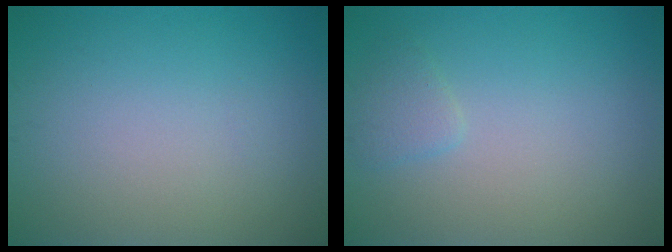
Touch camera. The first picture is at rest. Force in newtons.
{"total": 1.2, "press": 1.2, "slide": 0.1}